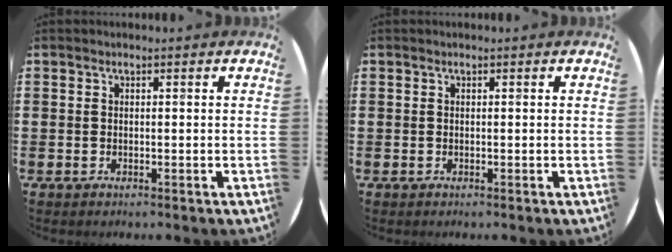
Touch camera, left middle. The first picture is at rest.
{"total": 0.0}